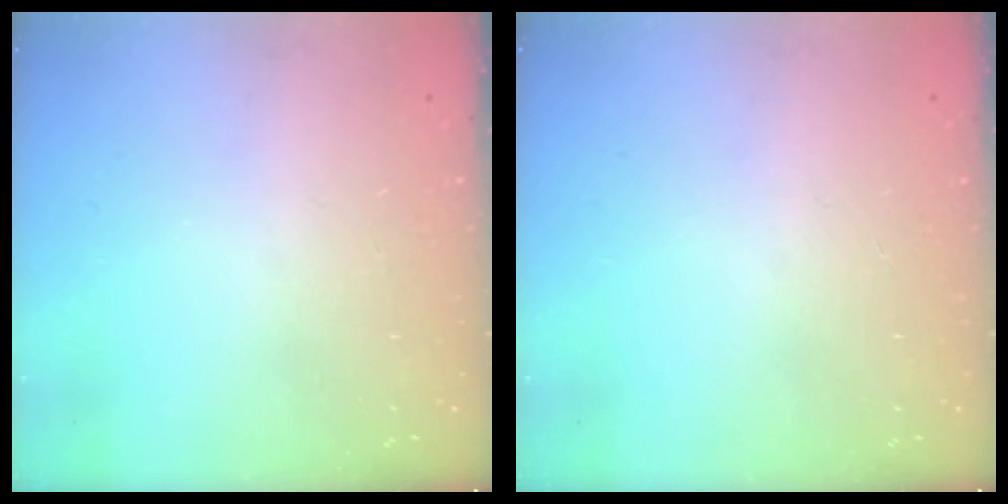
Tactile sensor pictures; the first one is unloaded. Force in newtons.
{"total": 0.0}